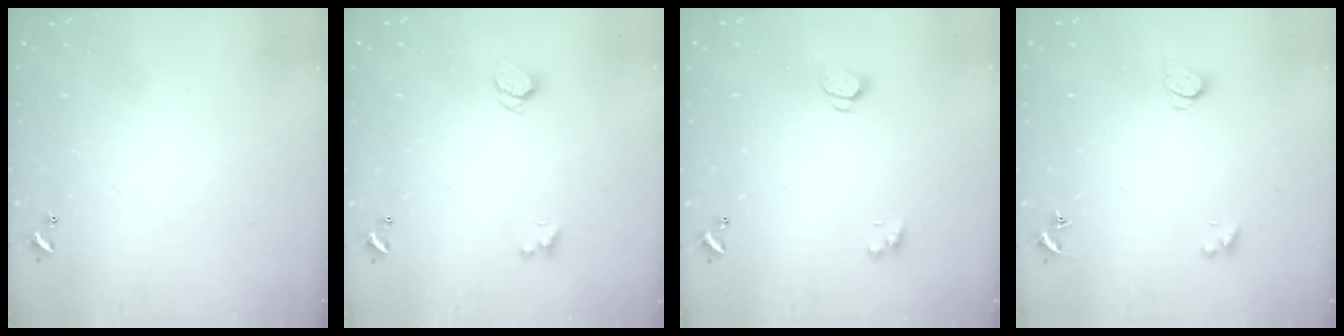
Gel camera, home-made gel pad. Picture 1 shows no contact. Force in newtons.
{"total": 1.7, "press": 1.7, "slide": 0.2}
{"total": 1.6, "press": 1.5, "slide": 0.5}
{"total": 1.5, "press": 1.4, "slide": 0.4}